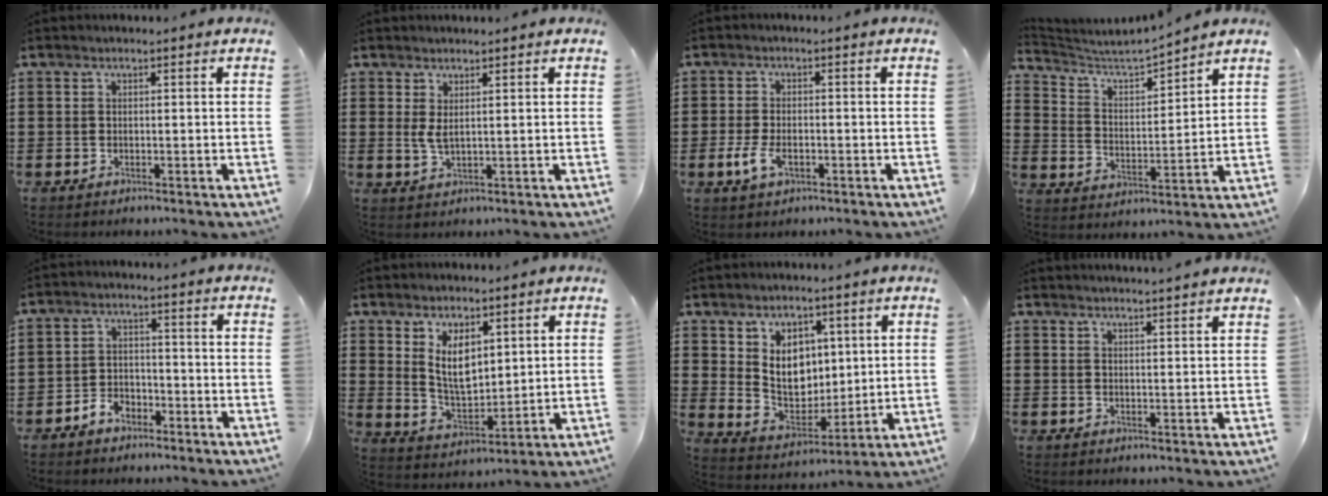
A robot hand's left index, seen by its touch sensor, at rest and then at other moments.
{"total": 2.4, "force": [1.2, 0.6, 2.1], "torque": [-0.052, -0.003, 0.020]}
{"total": 4.1, "force": [-1.3, 2.1, 3.2], "torque": [-0.077, -0.004, -0.029]}
{"total": 4.2, "force": [4.0, 0.5, 1.2], "torque": [-0.046, -0.031, 0.061]}
{"total": 3.2, "force": [-2.7, 1.6, 0.8], "torque": [-0.020, 0.009, -0.055]}
{"total": 6.8, "force": [3.7, 3.4, 4.6], "torque": [-0.086, -0.011, 0.065]}
{"total": 8.1, "force": [2.6, 6.3, 4.3], "torque": [-0.082, 0.002, 0.049]}
{"total": 2.2, "force": [2.1, -0.5, 0.1], "torque": [-0.007, -0.007, 0.041]}